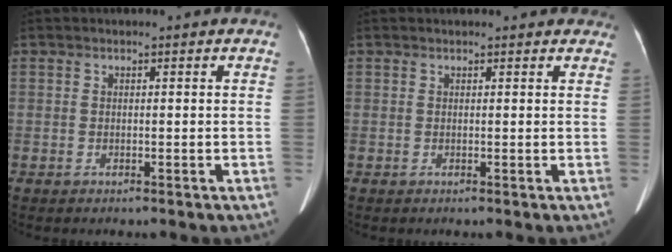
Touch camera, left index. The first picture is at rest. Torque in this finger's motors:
{"motor_torque": [0.08, -0.12, 0.09, 0.02]}